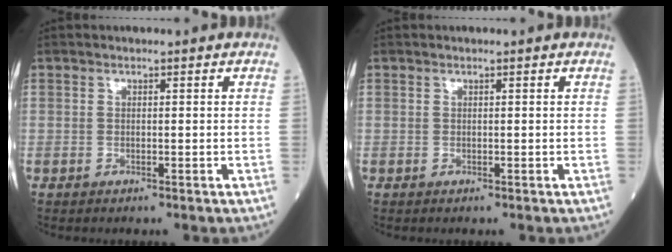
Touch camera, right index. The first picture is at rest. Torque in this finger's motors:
{"motor_torque": [0.01, 0.05, -0.02, -0.01]}